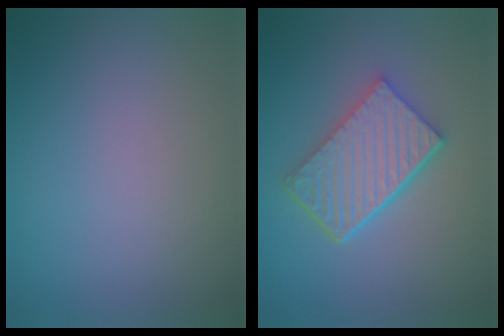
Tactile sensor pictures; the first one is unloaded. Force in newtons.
{"total": 6.0, "press": 4.3, "slide": 4.2}